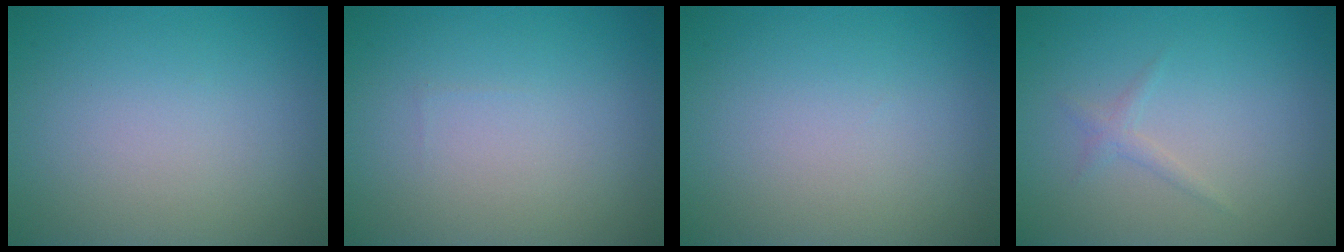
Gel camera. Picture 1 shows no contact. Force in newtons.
{"total": 0.0}
{"total": 0.0}
{"total": 0.9, "press": 0.9, "slide": 0.1}